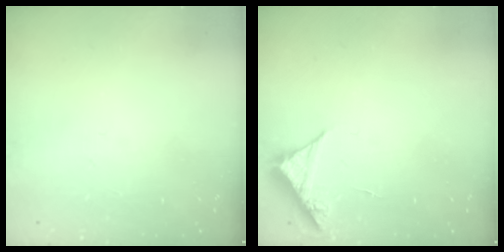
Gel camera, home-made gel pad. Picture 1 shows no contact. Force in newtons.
{"total": 5.3, "press": 5.2, "slide": 0.6}